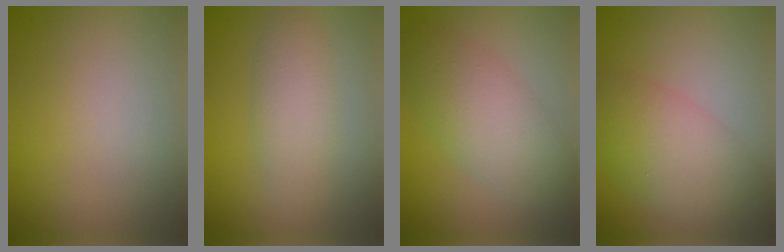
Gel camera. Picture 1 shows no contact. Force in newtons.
{"total": 3.3, "press": 3.3, "slide": 0.0}
{"total": 5.5, "press": 5.5, "slide": 0.3}
{"total": 5.9, "press": 5.9, "slide": 0.1}